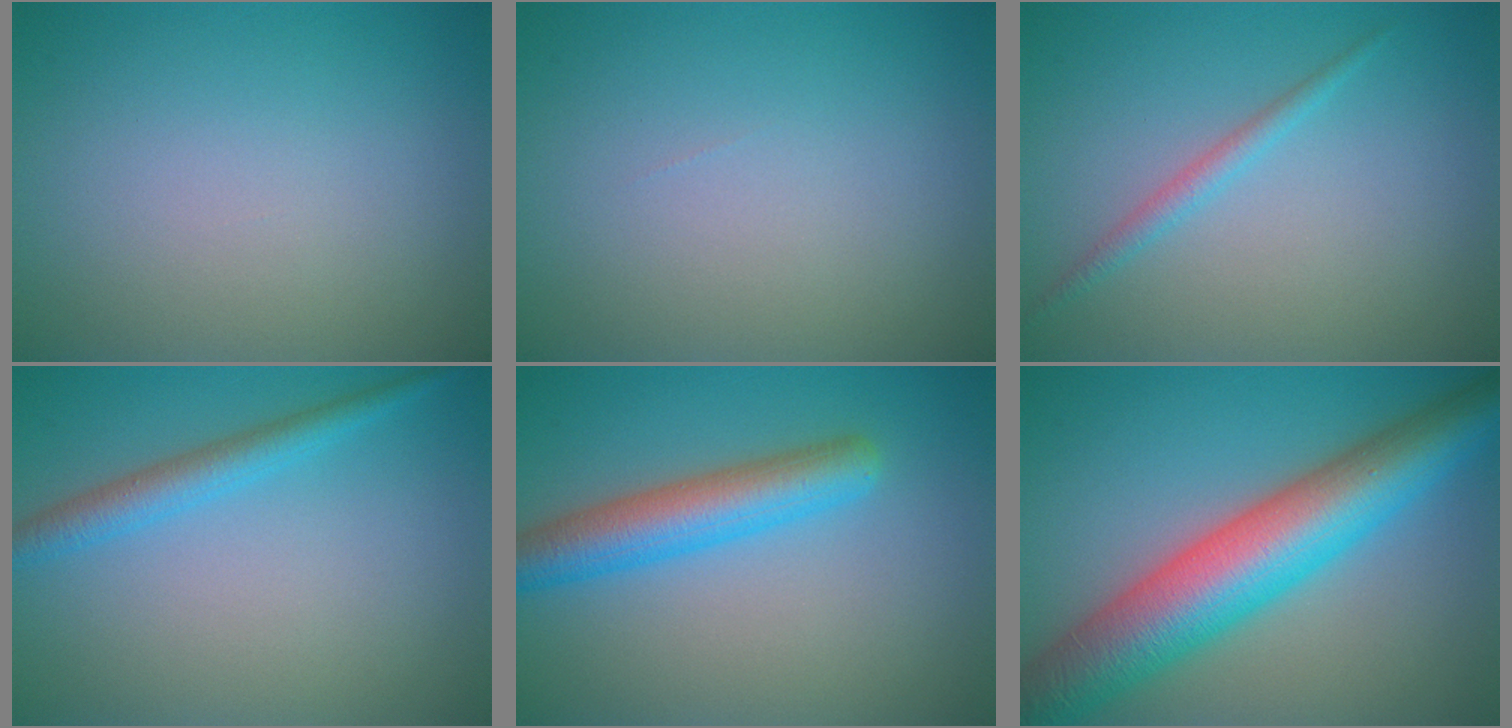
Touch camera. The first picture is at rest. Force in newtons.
{"total": 0.0}
{"total": 1.4, "press": 1.4, "slide": 0.1}
{"total": 2.6, "press": 2.6, "slide": 0.1}
{"total": 5.0, "press": 5.0, "slide": 0.2}
{"total": 10.9, "press": 10.9, "slide": 0.4}